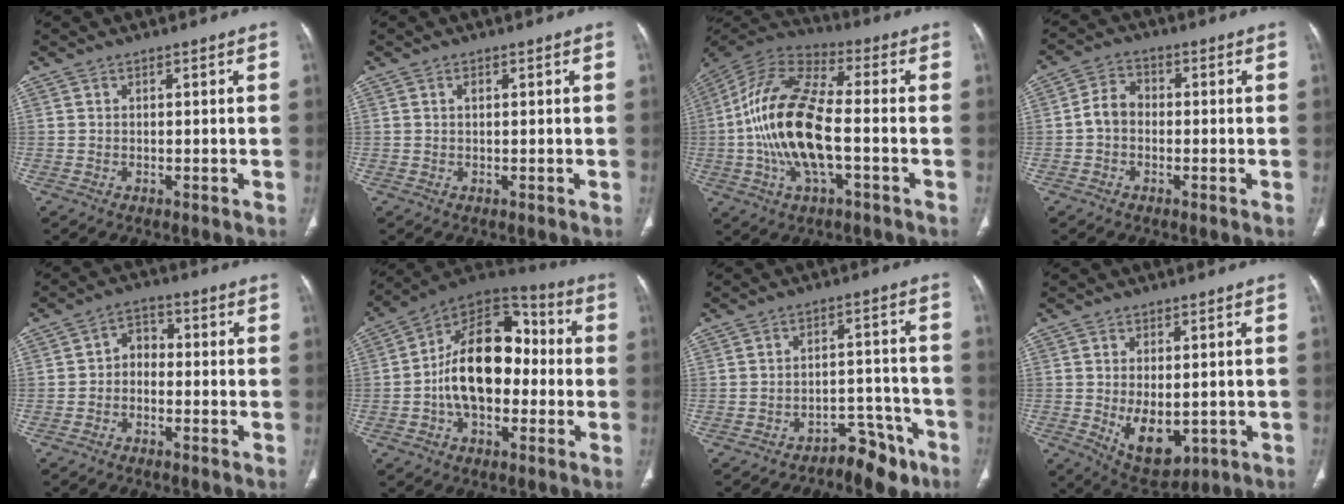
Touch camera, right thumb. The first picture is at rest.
{"total": 0.9, "force": [0.3, 0.5, 0.7], "torque": [-0.013, 0.002, 0.006]}
{"total": 19.0, "force": [-2.7, 7.6, 17.2], "torque": [-0.356, 0.026, -0.052]}
{"total": 4.8, "force": [-0.7, 3.8, 3.0], "torque": [-0.044, 0.017, -0.023]}
{"total": 4.2, "force": [-1.0, 3.2, 2.5], "torque": [-0.022, 0.024, -0.030]}
{"total": 19.2, "force": [-1.3, 12.1, 14.9], "torque": [-0.215, 0.042, -0.029]}
{"total": 7.0, "force": [-5.4, 3.6, 2.6], "torque": [-0.009, 0.074, -0.077]}
{"total": 9.4, "force": [-1.3, 5.3, 7.7], "torque": [-0.110, -0.013, 0.000]}